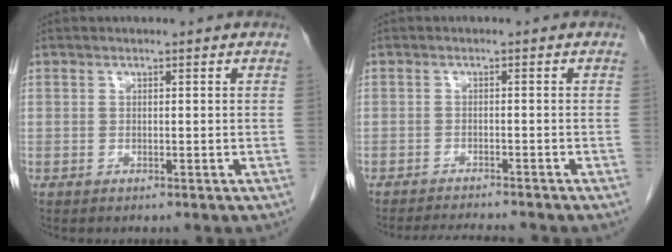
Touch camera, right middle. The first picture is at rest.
{"total": 6.0, "force": [-5.7, 0.0, 1.9], "torque": [-0.024, -0.012, -0.087]}